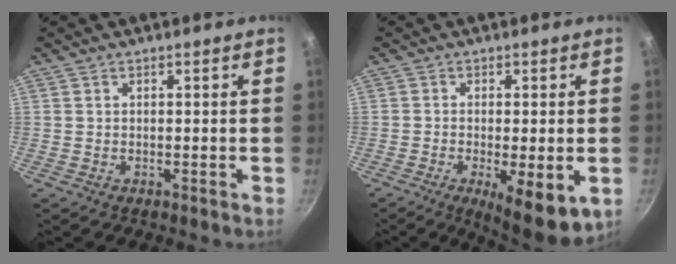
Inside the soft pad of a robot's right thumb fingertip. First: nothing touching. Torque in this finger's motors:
{"motor_torque": [-0.07, 0.54, -0.02, -0.08, 0.06]}